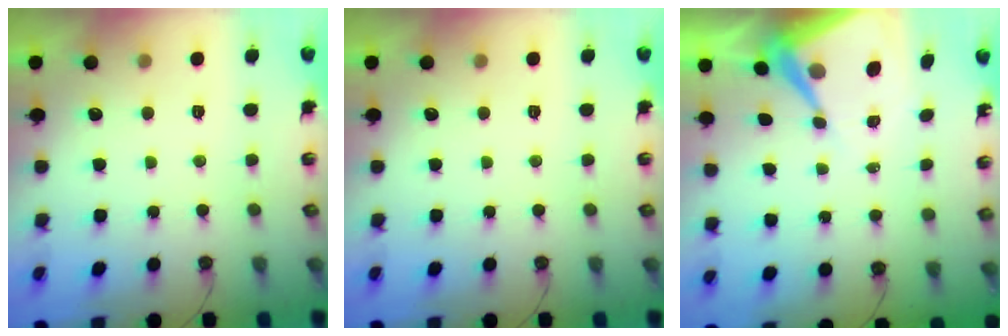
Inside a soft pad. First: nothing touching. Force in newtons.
{"total": 0.0}
{"total": 10.0, "press": 10.0, "slide": 0.9}